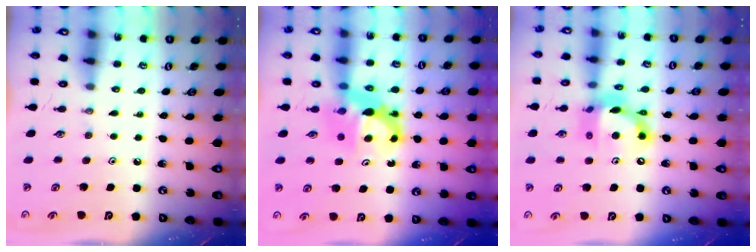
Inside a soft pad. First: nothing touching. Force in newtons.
{"total": 7.9, "press": 7.8, "slide": 0.6}
{"total": 14.4, "press": 14.3, "slide": 0.8}